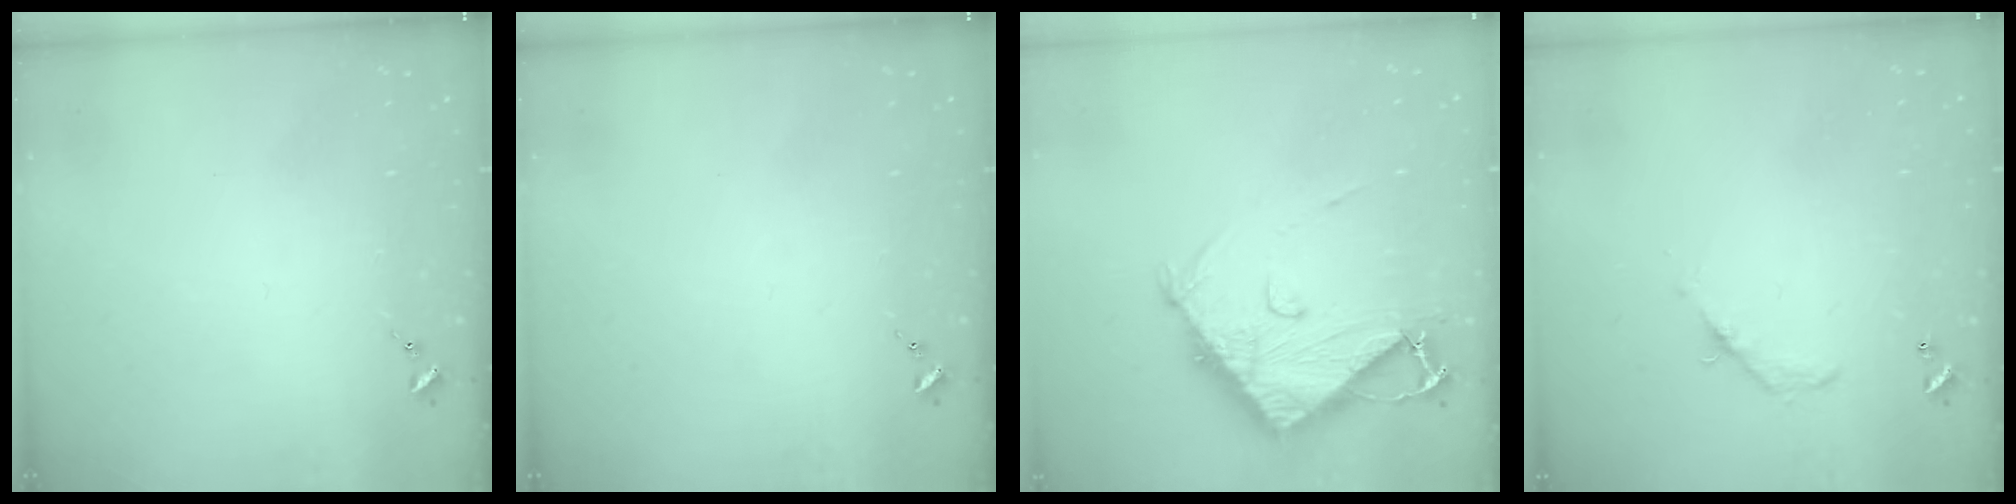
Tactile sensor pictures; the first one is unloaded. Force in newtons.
{"total": 0.0}
{"total": 10.6, "press": 10.5, "slide": 1.0}
{"total": 6.2, "press": 6.2, "slide": 0.4}